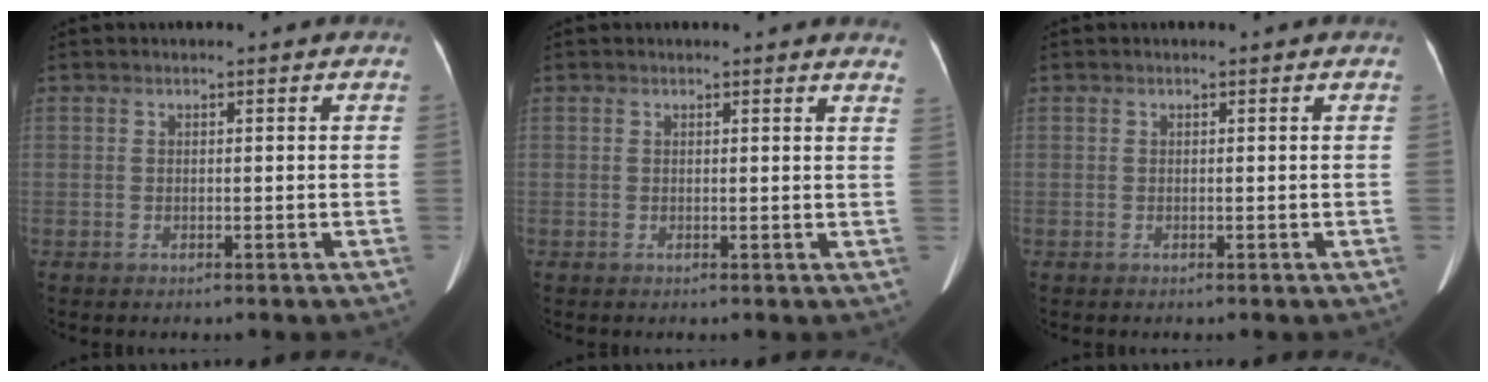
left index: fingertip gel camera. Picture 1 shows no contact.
{"total": 5.9, "force": [5.7, 0.4, 1.3], "torque": [0.002, -0.035, 0.029]}
{"total": 0.0}